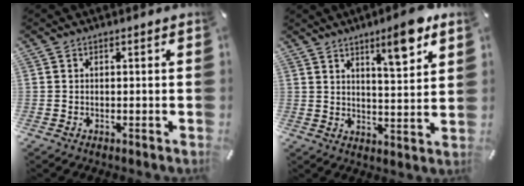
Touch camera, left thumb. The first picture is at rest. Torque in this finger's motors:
{"motor_torque": [0.45, 0.30, 1.16, -1.14, 0.22]}